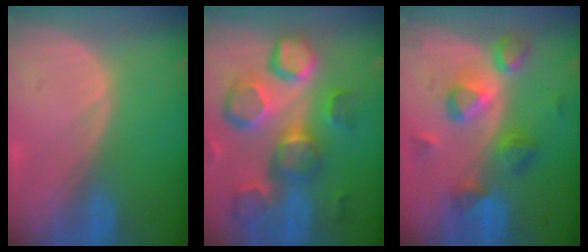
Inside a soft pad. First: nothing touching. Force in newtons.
{"total": 12.9, "press": 11.2, "slide": 6.4}
{"total": 7.4, "press": 7.4, "slide": 0.8}